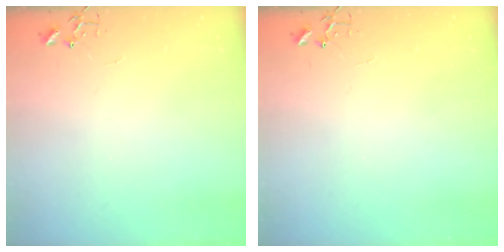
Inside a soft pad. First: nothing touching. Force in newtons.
{"total": 0.0}